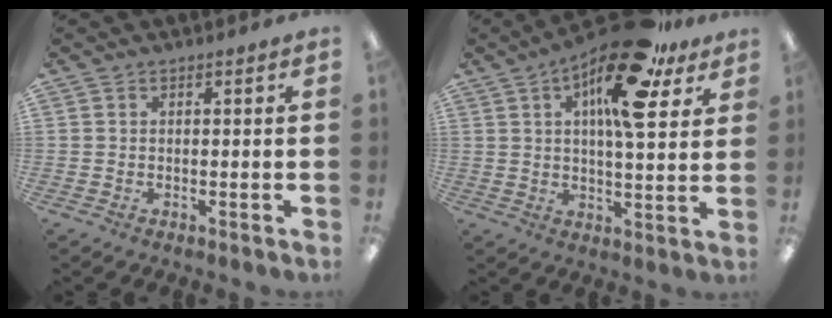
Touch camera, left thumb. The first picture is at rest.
{"total": 18.6, "force": [9.5, 6.4, 14.6], "torque": [-0.227, -0.038, 0.149]}